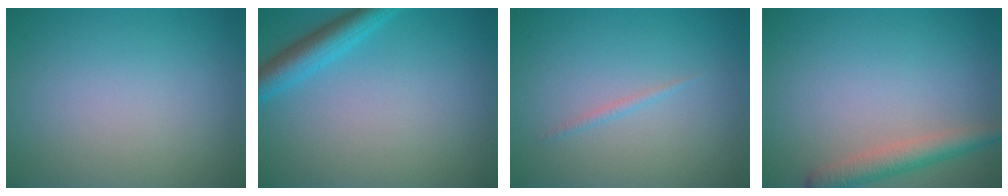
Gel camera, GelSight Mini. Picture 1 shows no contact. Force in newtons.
{"total": 3.5, "press": 3.5, "slide": 0.2}
{"total": 0.6, "press": 0.6, "slide": 0.1}
{"total": 3.1, "press": 3.1, "slide": 0.2}